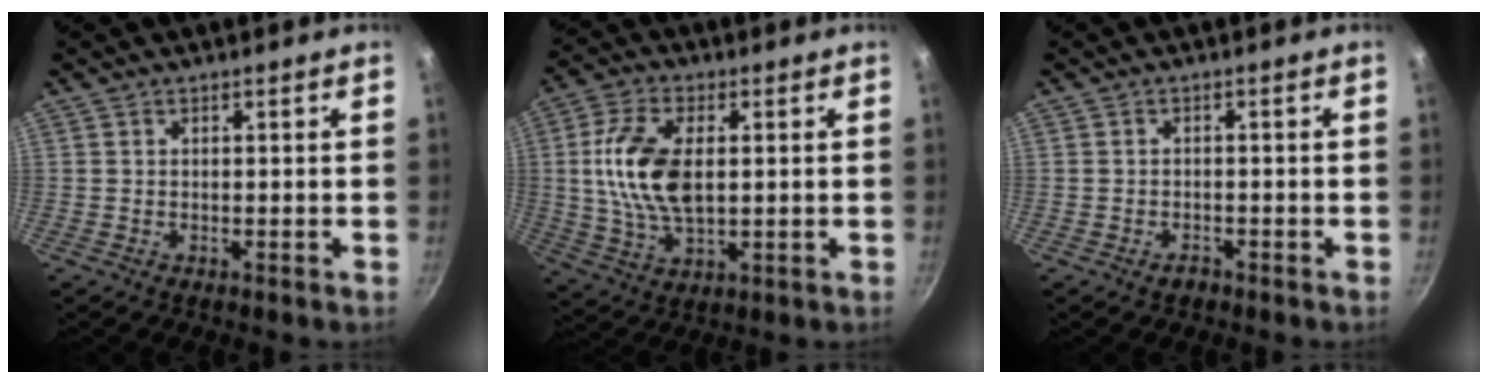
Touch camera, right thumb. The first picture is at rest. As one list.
[{"total": 13.4, "force": [1.5, 7.3, 11.1], "torque": [-0.208, 0.004, 0.027]}, {"total": 1.7, "force": [-1.2, 1.0, 0.7], "torque": [-0.008, 0.012, -0.016]}]